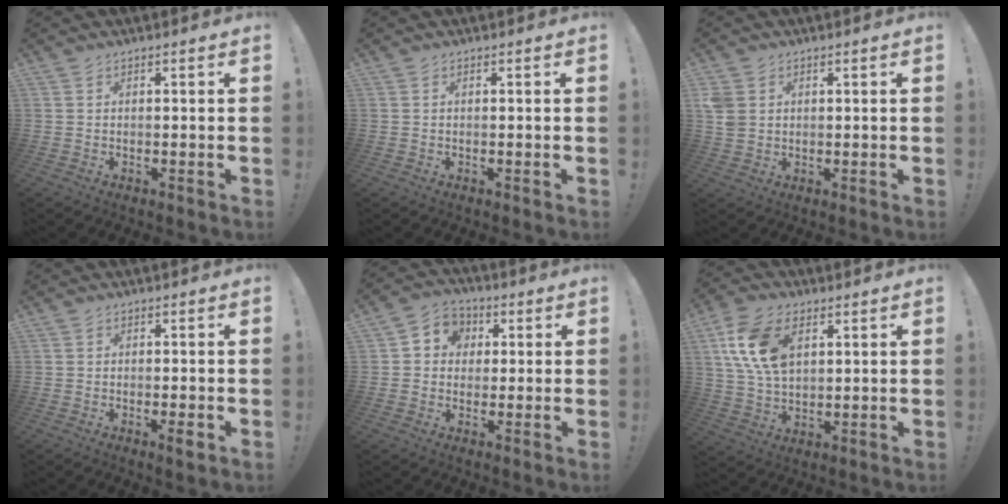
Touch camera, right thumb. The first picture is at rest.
{"total": 0.0}
{"total": 5.0, "force": [1.6, 4.0, 2.4], "torque": [-0.046, -0.004, 0.030]}
{"total": 2.2, "force": [-1.2, 0.8, 1.6], "torque": [-0.028, 0.009, -0.018]}
{"total": 6.2, "force": [0.0, 5.9, 1.8], "torque": [-0.017, 0.006, 0.003]}
{"total": 15.1, "force": [5.2, 9.6, 10.5], "torque": [-0.203, -0.007, 0.097]}